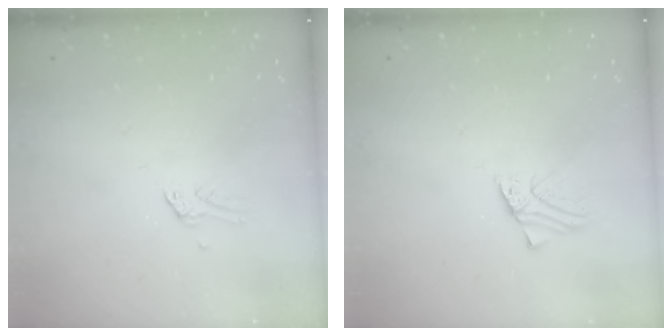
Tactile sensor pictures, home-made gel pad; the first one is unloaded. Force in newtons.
{"total": 1.8, "press": 1.8, "slide": 0.1}